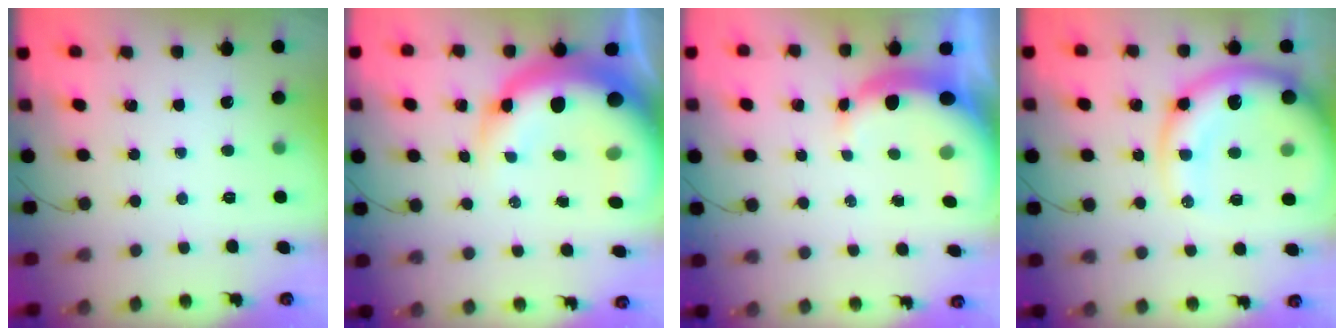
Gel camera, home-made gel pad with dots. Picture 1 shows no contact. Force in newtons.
{"total": 21.3, "press": 20.7, "slide": 5.4}
{"total": 8.8, "press": 8.7, "slide": 1.6}
{"total": 18.7, "press": 18.2, "slide": 4.3}